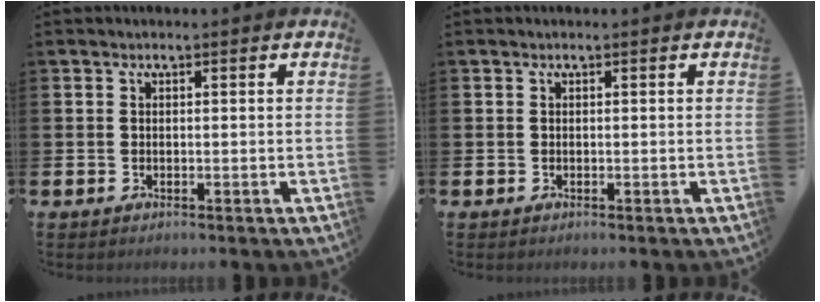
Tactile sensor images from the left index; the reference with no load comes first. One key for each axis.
{"total": 0.0}